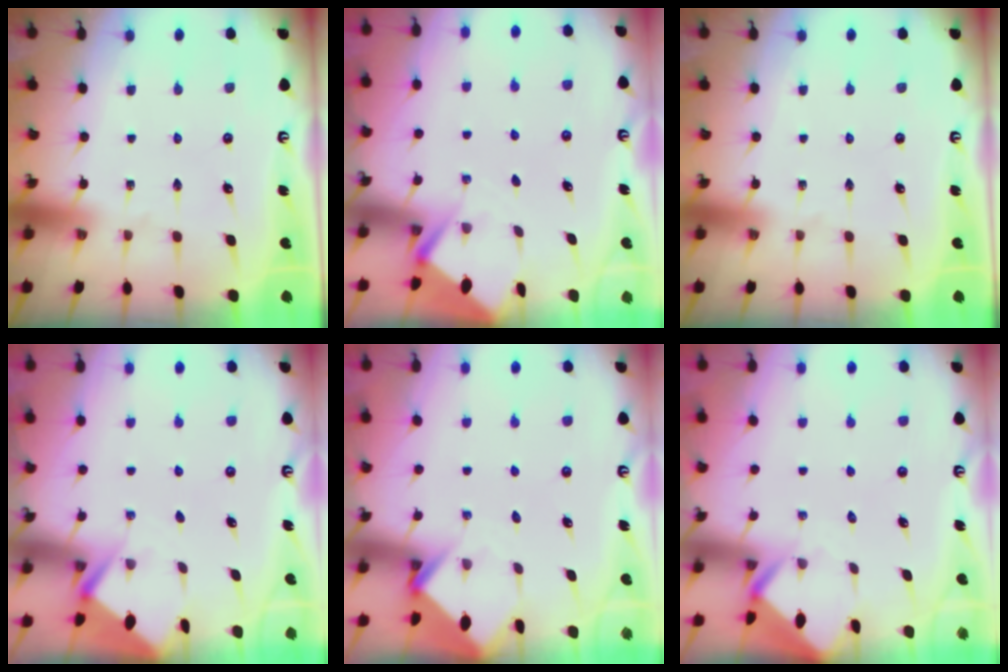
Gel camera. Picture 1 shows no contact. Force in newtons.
{"total": 2.7, "press": 2.7, "slide": 0.4}
{"total": 0.0}
{"total": 2.8, "press": 2.8, "slide": 0.3}
{"total": 3.8, "press": 3.7, "slide": 0.3}
{"total": 3.0, "press": 3.0, "slide": 0.2}